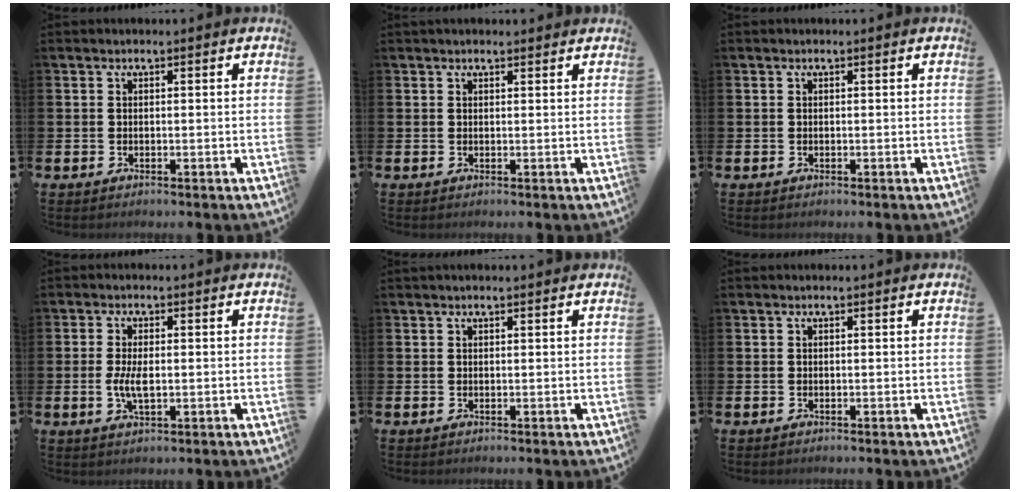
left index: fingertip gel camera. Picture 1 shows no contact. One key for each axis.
{"total": 0.9, "fx": 0.8, "fy": 0.2, "fz": 0.3, "tx": 0.003, "ty": 0.000, "tz": 0.013}
{"total": 0.0}
{"total": 3.7, "fx": -0.2, "fy": 1.6, "fz": 3.3, "tx": -0.067, "ty": 0.001, "tz": -0.008}
{"total": 0.5, "fx": 0.5, "fy": 0.0, "fz": 0.2, "tx": -0.002, "ty": 0.000, "tz": 0.009}
{"total": 0.0}